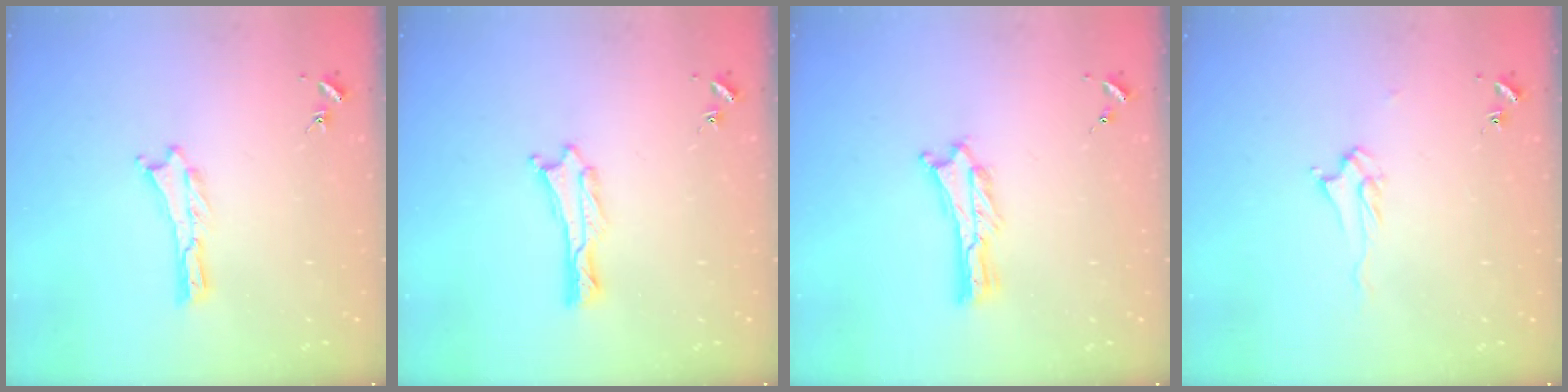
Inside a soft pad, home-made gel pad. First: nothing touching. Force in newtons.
{"total": 0.0}
{"total": 0.8, "press": 0.7, "slide": 0.2}
{"total": 2.5, "press": 2.4, "slide": 0.4}